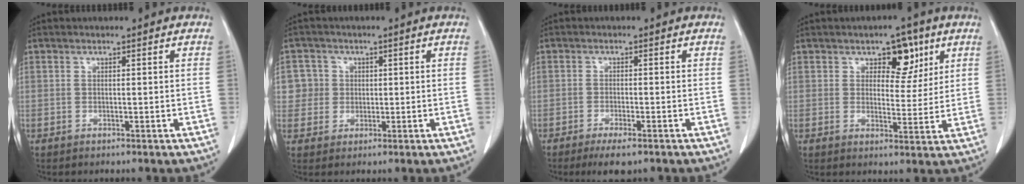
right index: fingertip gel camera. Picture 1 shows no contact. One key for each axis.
{"total": 4.4, "fx": 0.8, "fy": 4.3, "fz": 0.0, "tx": 0.015, "ty": 0.010, "tz": 0.016}
{"total": 4.3, "fx": -3.1, "fy": 0.9, "fz": 2.9, "tx": -0.046, "ty": -0.009, "tz": -0.045}
{"total": 6.0, "fx": 3.1, "fy": 3.3, "fz": 3.9, "tx": -0.043, "ty": 0.004, "tz": 0.045}